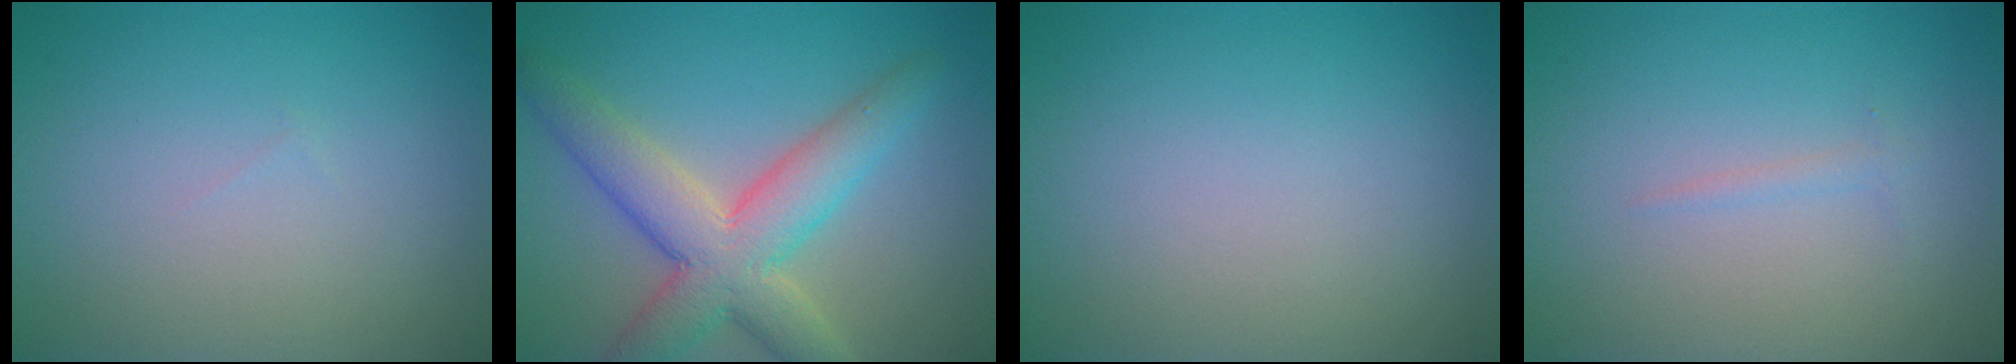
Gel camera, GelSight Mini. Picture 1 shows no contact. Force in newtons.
{"total": 7.2, "press": 7.2, "slide": 0.5}
{"total": 0.0}
{"total": 0.7, "press": 0.7, "slide": 0.0}